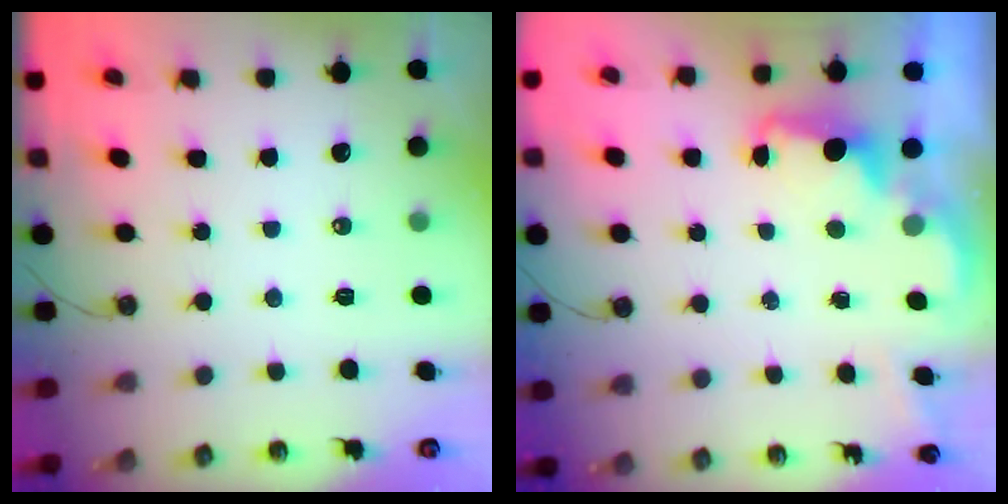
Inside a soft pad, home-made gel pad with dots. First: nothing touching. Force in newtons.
{"total": 1.4, "press": 1.3, "slide": 0.6}